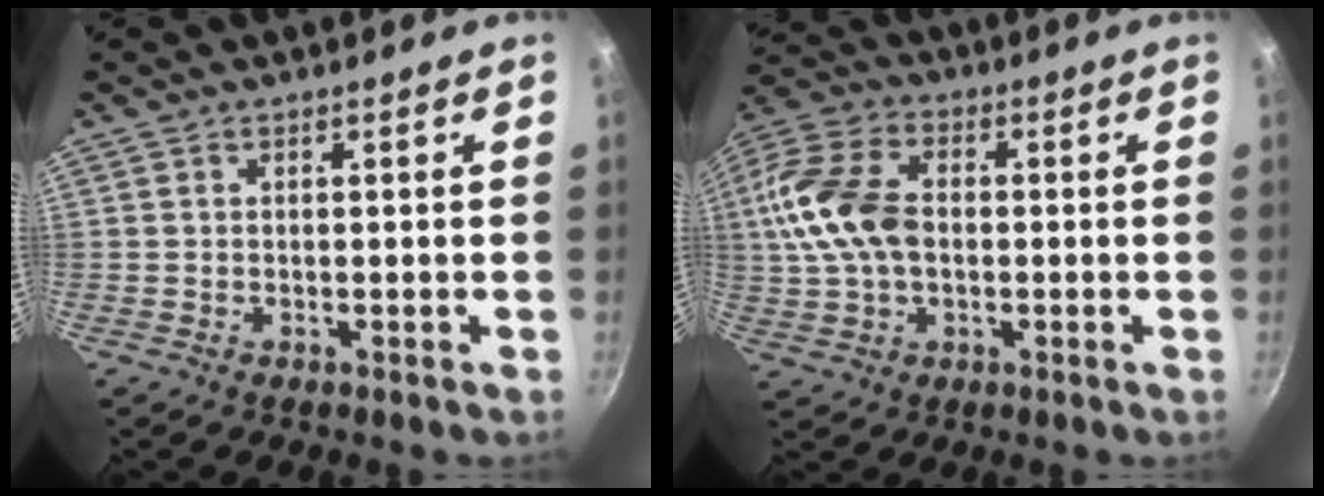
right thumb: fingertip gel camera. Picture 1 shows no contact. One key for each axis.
{"total": 15.1, "fx": 0.5, "fy": 9.9, "fz": 11.3, "tx": -0.222, "ty": 0.027, "tz": -0.002}